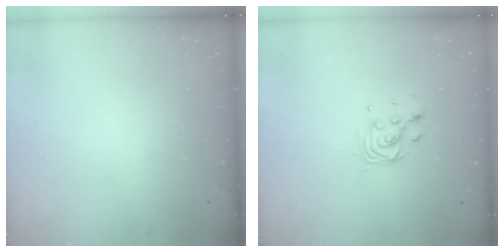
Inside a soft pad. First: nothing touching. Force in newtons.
{"total": 4.2, "press": 4.2, "slide": 0.3}